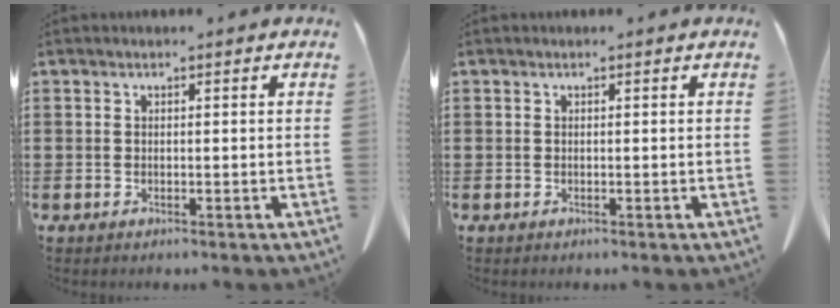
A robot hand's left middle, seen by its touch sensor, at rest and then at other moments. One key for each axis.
{"total": 0.0}